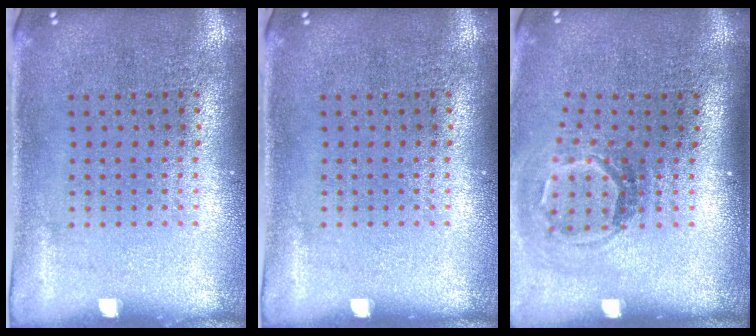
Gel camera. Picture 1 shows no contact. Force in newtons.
{"total": 0.0}
{"total": 1.9, "press": 1.3, "slide": 1.4}